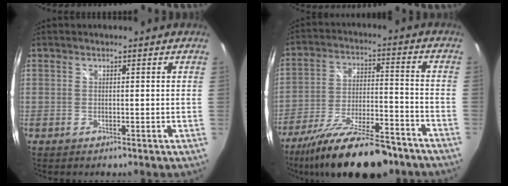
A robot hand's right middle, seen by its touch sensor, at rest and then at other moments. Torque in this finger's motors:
{"motor_torque": [1.07, -1.07, 0.28, 0.14]}